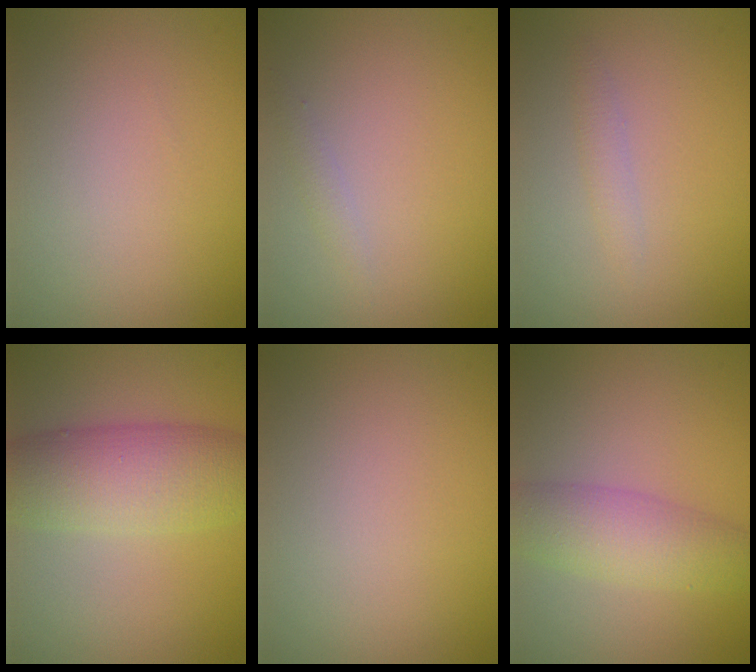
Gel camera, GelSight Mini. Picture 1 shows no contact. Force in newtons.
{"total": 0.8, "press": 0.8, "slide": 0.0}
{"total": 1.0, "press": 1.0, "slide": 0.0}
{"total": 7.1, "press": 7.1, "slide": 0.2}
{"total": 0.0}
{"total": 4.6, "press": 4.6, "slide": 0.1}